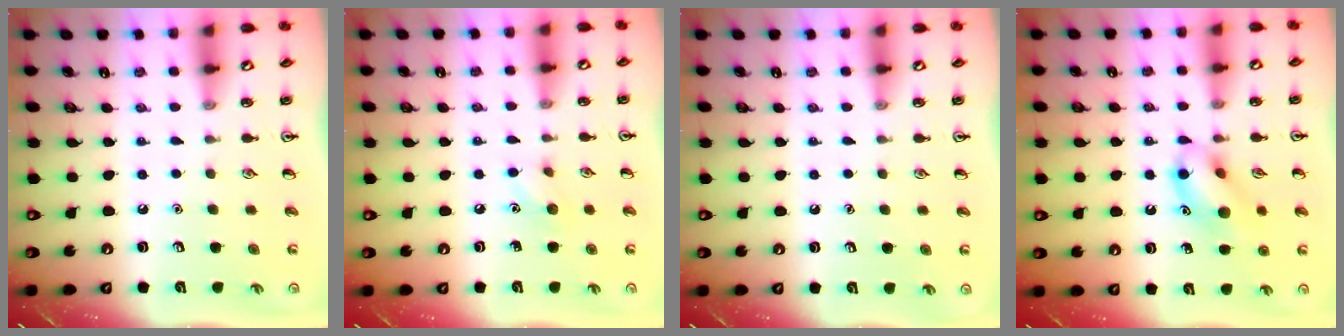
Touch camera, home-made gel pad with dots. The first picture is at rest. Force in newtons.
{"total": 5.7, "press": 5.4, "slide": 1.9}
{"total": 0.0}
{"total": 12.8, "press": 12.7, "slide": 1.1}